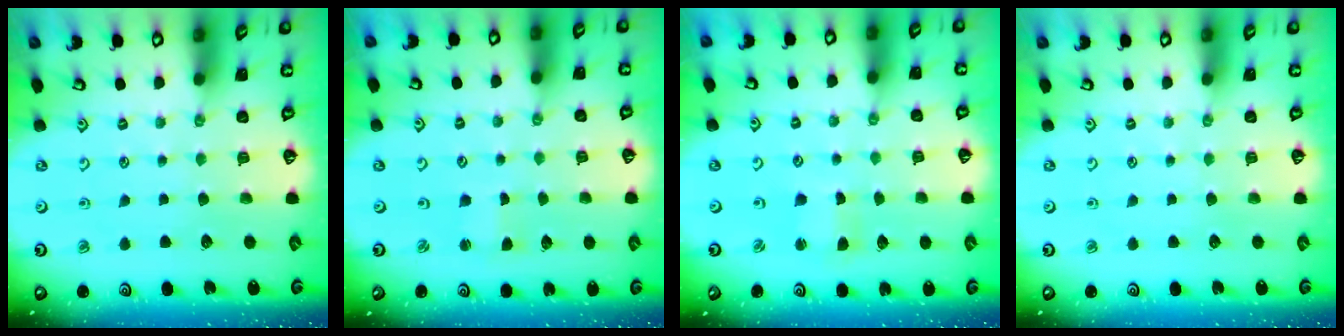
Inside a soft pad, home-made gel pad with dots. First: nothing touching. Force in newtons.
{"total": 1.4, "press": 1.4, "slide": 0.2}
{"total": 2.1, "press": 2.1, "slide": 0.3}
{"total": 0.0}